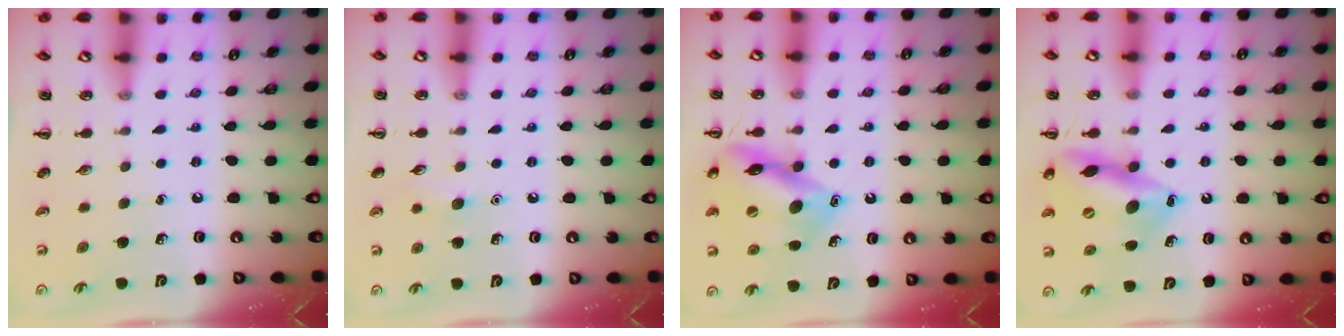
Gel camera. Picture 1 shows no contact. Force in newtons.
{"total": 5.2, "press": 5.0, "slide": 1.2}
{"total": 14.5, "press": 14.4, "slide": 1.3}
{"total": 15.7, "press": 15.2, "slide": 3.6}